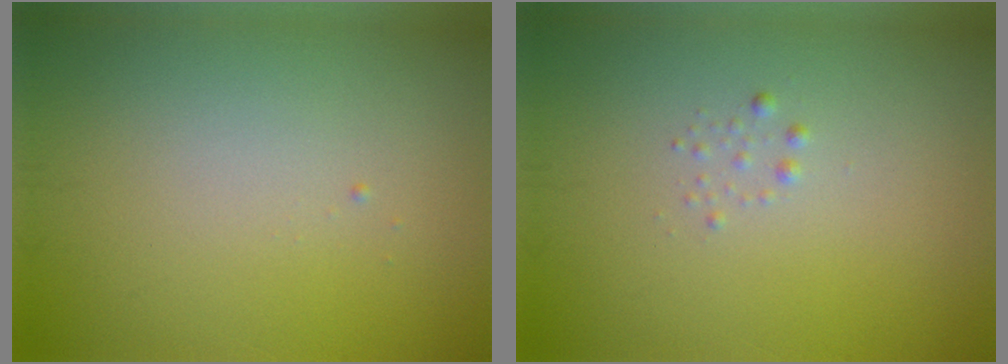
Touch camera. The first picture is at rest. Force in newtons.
{"total": 0.6, "press": 0.6, "slide": 0.0}